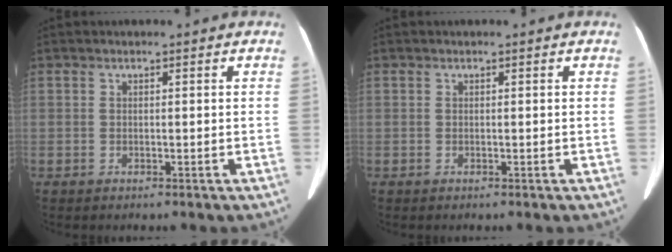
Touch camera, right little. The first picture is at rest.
{"total": 0.0}